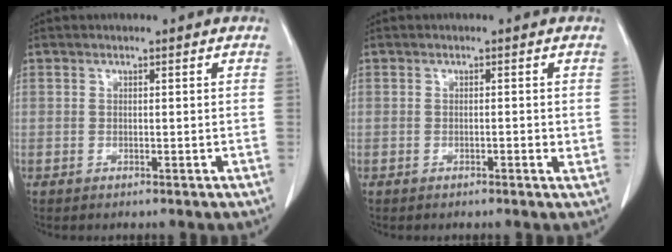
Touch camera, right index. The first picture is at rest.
{"total": 1.1, "force": [-0.1, 0.4, 1.0], "torque": [-0.013, 0.001, 0.000]}